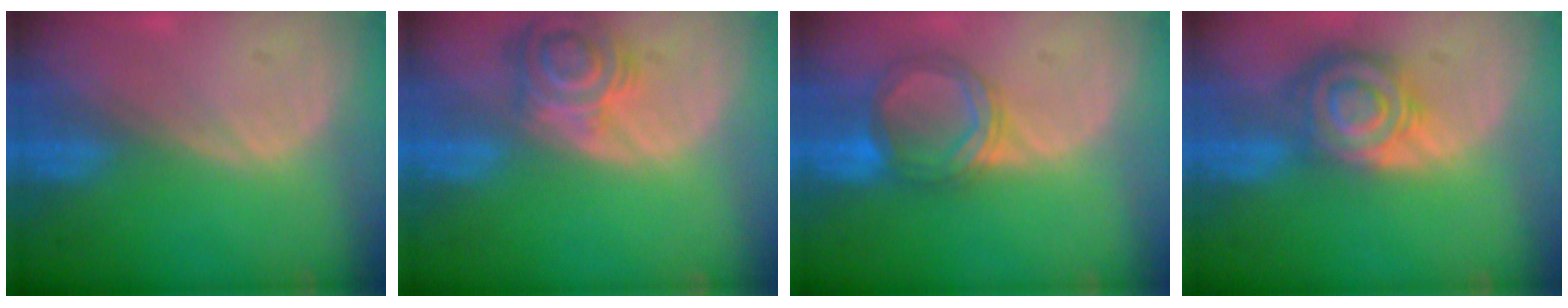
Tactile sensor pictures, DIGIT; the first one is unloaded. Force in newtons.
{"total": 7.2, "press": 6.6, "slide": 2.8}
{"total": 5.5, "press": 5.5, "slide": 0.5}
{"total": 8.6, "press": 7.5, "slide": 4.3}